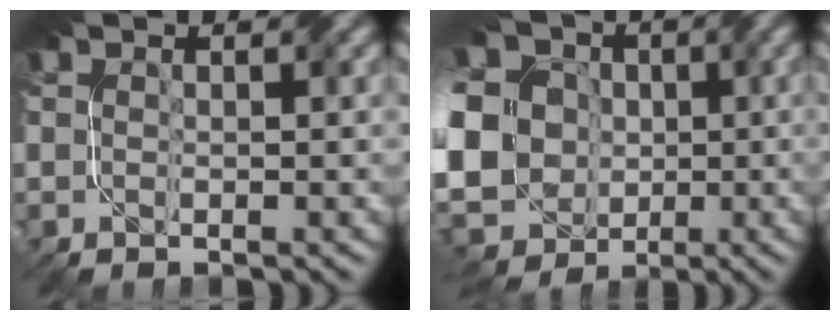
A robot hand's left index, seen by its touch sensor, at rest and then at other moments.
{"total": 21.9, "force": [-2.2, 19.2, 10.3], "torque": [-0.239, 0.018, -0.088]}